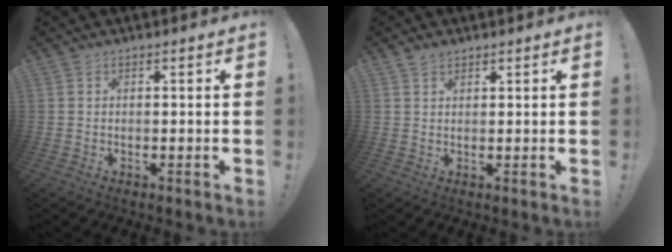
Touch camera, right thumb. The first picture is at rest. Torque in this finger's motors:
{"motor_torque": [-0.07, -0.02, 0.25, 0.06, 0.00]}